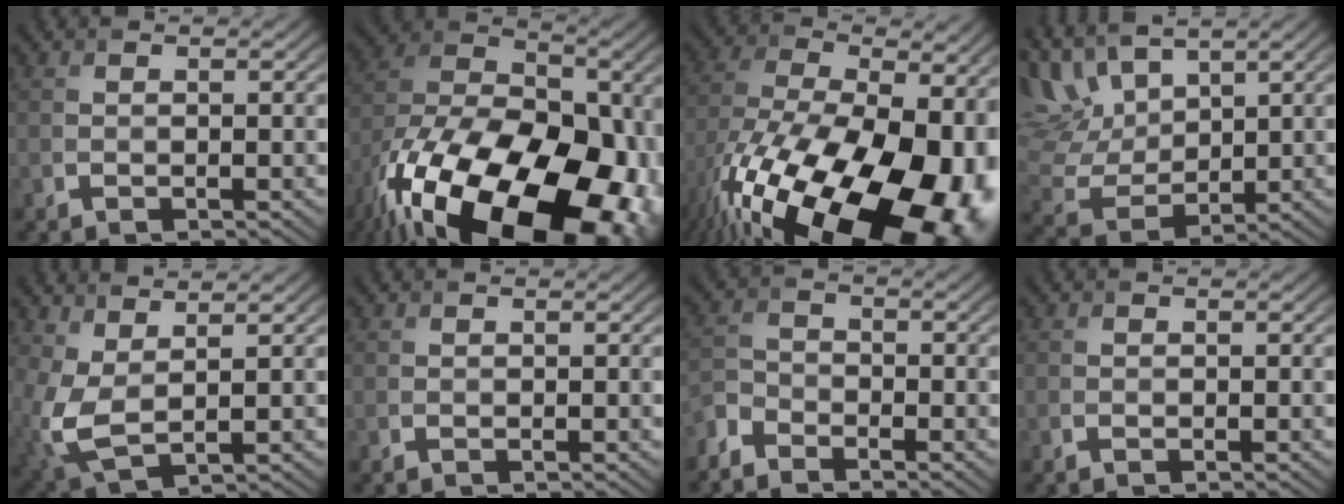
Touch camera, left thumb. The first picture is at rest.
{"total": 25.2, "force": [-14.2, 13.6, 15.7], "torque": [-0.283, -0.065, -0.205]}
{"total": 24.2, "force": [-12.3, 12.0, 17.1], "torque": [-0.293, -0.081, -0.167]}
{"total": 10.7, "force": [5.6, 6.0, 6.9], "torque": [-0.189, 0.020, 0.104]}
{"total": 6.3, "force": [1.9, 3.0, 5.1], "torque": [-0.140, -0.007, 0.039]}
{"total": 0.0}
{"total": 3.6, "force": [-3.3, 1.3, 0.9], "torque": [-0.021, -0.006, -0.081]}
{"total": 0.0}